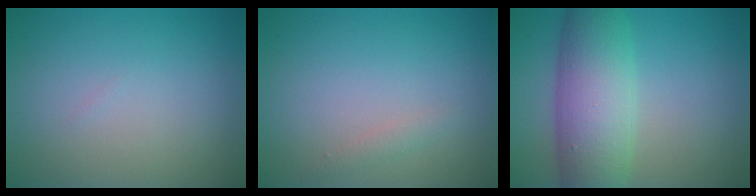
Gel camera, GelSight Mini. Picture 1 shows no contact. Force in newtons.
{"total": 0.8, "press": 0.8, "slide": 0.0}
{"total": 8.4, "press": 8.4, "slide": 0.2}